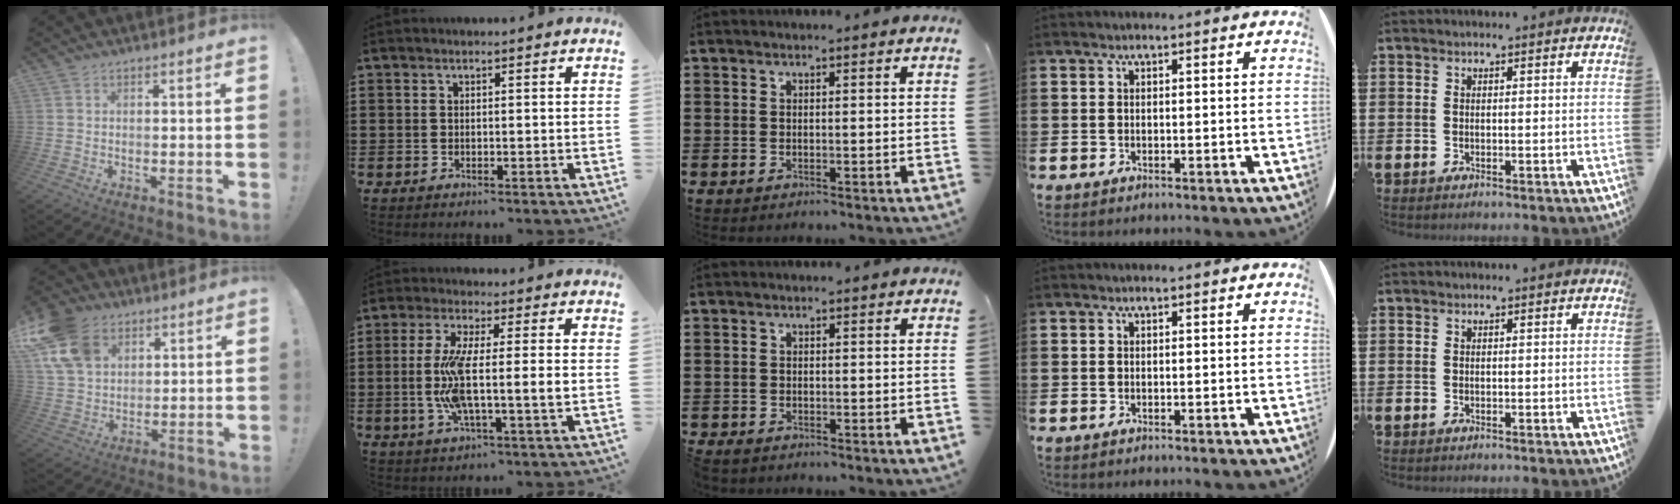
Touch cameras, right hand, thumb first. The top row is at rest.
{"thumb": {"total": 16.1, "force": [7.7, 11.6, 8.0], "torque": [-0.153, -0.033, 0.152]}, "index": {"total": 9.1, "force": [-0.8, 1.7, 8.9], "torque": [-0.182, -0.011, -0.023]}, "middle": {"total": 0.8, "force": [-0.8, 0.3, 0.1], "torque": [-0.002, 0.000, -0.017]}}